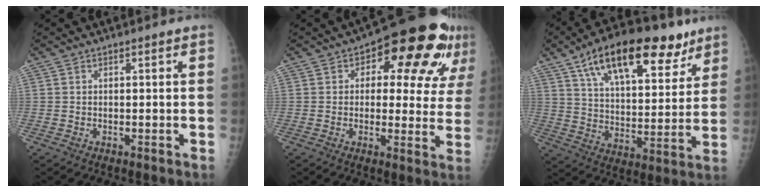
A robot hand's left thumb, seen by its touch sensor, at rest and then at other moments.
{"total": 16.9, "force": [7.1, 8.2, 13.0], "torque": [-0.116, -0.001, 0.086]}
{"total": 23.6, "force": [14.1, 10.4, 15.9], "torque": [-0.221, -0.029, 0.230]}